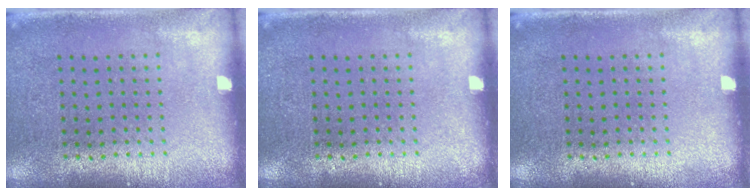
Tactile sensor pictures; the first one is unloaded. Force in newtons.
{"total": 0.0}
{"total": 0.0}